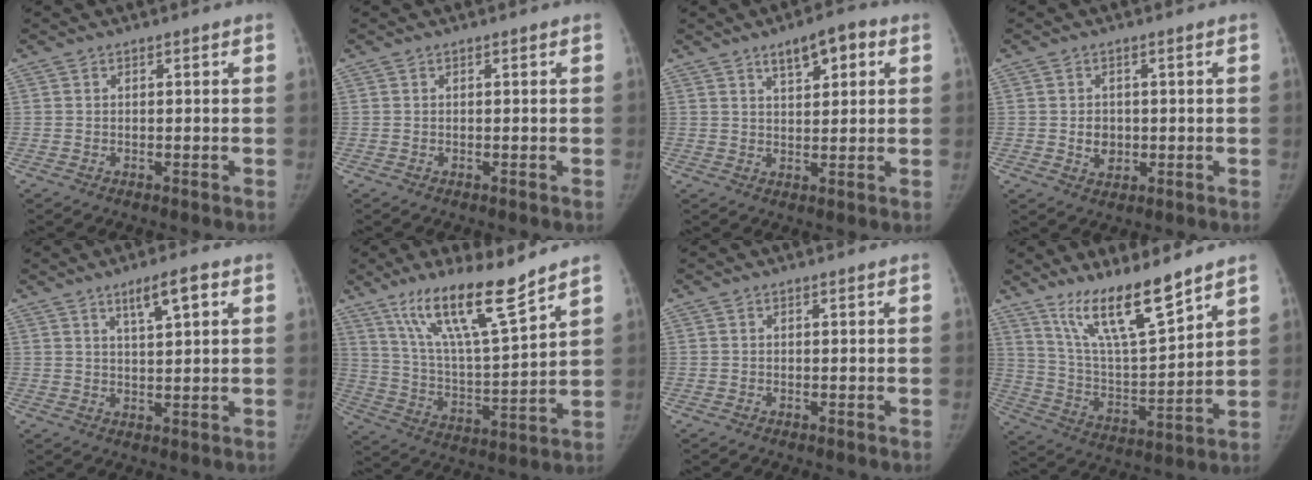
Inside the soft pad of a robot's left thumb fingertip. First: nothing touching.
{"total": 0.0}
{"total": 6.7, "force": [3.4, 2.8, 5.0], "torque": [-0.056, -0.009, 0.048]}
{"total": 3.7, "force": [-0.1, 3.0, 2.1], "torque": [-0.020, -0.001, 0.005]}
{"total": 5.6, "force": [3.0, 1.1, 4.6], "torque": [-0.071, -0.011, 0.051]}
{"total": 16.5, "force": [11.9, 2.2, 11.3], "torque": [-0.183, -0.068, 0.222]}
{"total": 0.0}
{"total": 15.2, "force": [11.4, 2.7, 9.7], "torque": [-0.149, -0.072, 0.218]}